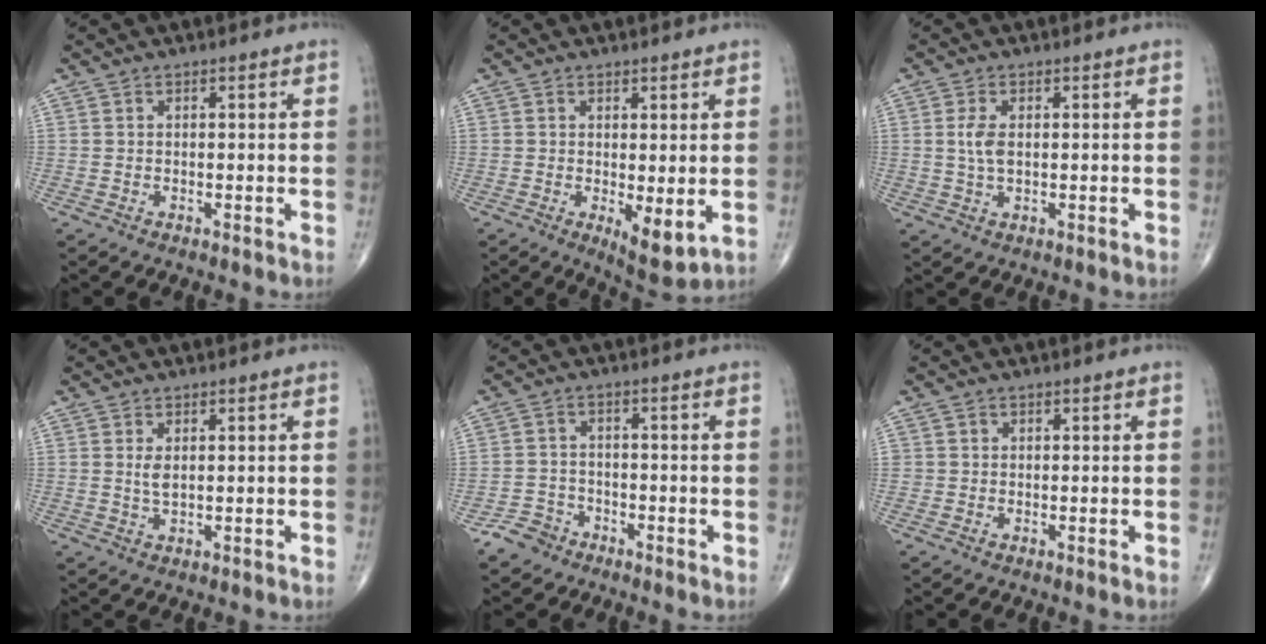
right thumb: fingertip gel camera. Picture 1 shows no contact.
{"total": 5.8, "force": [-0.7, 2.1, 5.4], "torque": [-0.077, -0.019, -0.003]}
{"total": 3.5, "force": [0.4, 1.8, 3.0], "torque": [-0.065, 0.000, 0.008]}
{"total": 2.0, "force": [0.5, 0.9, 1.8], "torque": [-0.033, -0.005, 0.013]}
{"total": 4.1, "force": [-3.0, 2.8, 0.3], "torque": [0.008, 0.017, -0.058]}
{"total": 0.7, "force": [0.0, 0.7, 0.0], "torque": [0.007, 0.005, -0.002]}